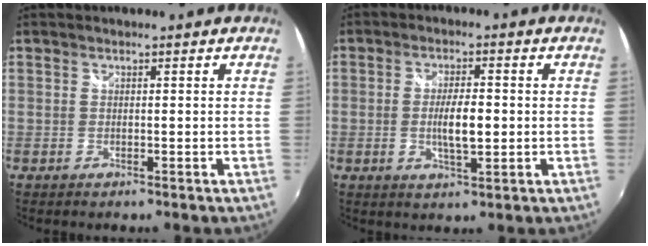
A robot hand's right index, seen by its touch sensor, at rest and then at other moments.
{"total": 5.7, "force": [-0.5, 1.7, 5.4], "torque": [-0.102, -0.003, -0.008]}